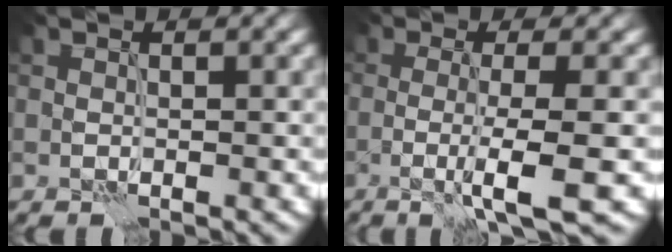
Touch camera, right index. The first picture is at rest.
{"total": 5.2, "force": [-1.7, 1.0, 4.9], "torque": [-0.074, -0.008, -0.033]}